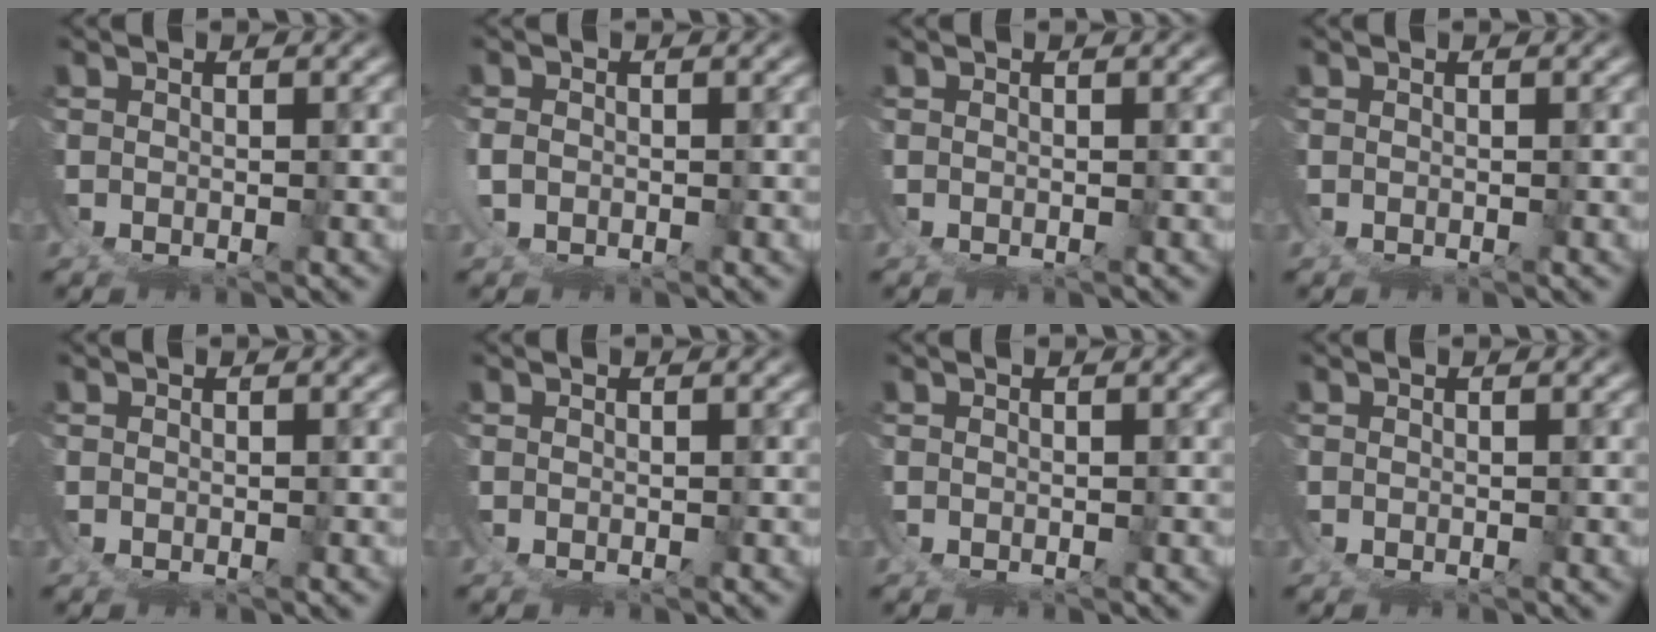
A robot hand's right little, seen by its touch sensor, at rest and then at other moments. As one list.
[{"total": 0.6, "force": [-0.1, -0.3, 0.5], "torque": [-0.020, -0.004, 0.003]}, {"total": 0.0}, {"total": 0.0}, {"total": 0.0}, {"total": 0.0}, {"total": 0.0}, {"total": 0.0}]